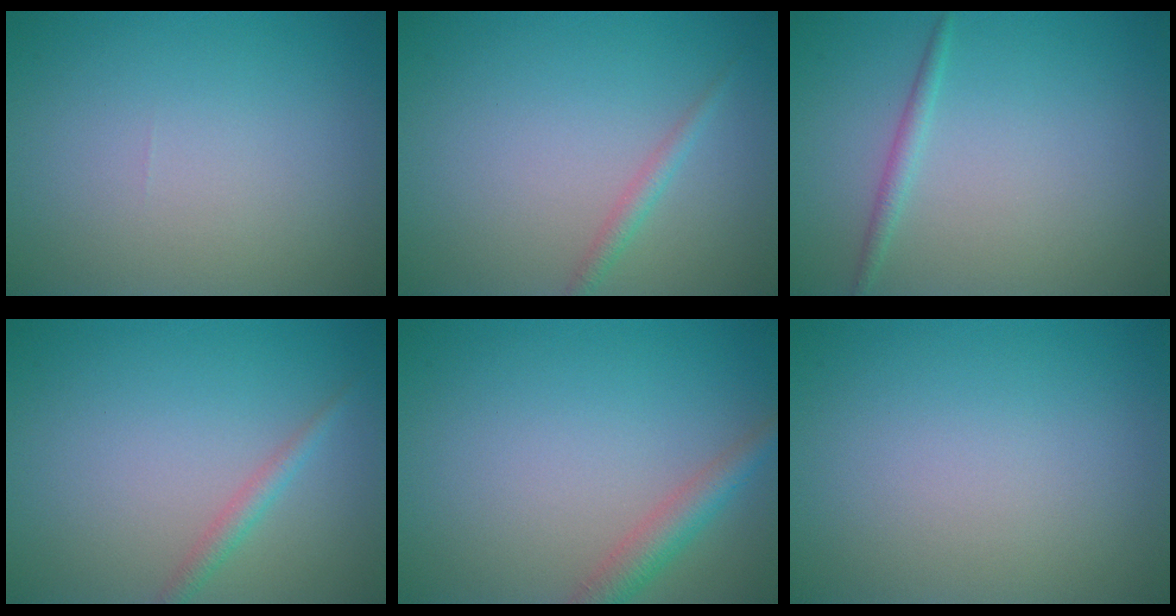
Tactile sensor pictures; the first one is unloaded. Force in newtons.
{"total": 1.3, "press": 1.3, "slide": 0.0}
{"total": 1.2, "press": 1.2, "slide": 0.1}
{"total": 1.4, "press": 1.4, "slide": 0.1}
{"total": 2.8, "press": 2.8, "slide": 0.2}
{"total": 0.0}